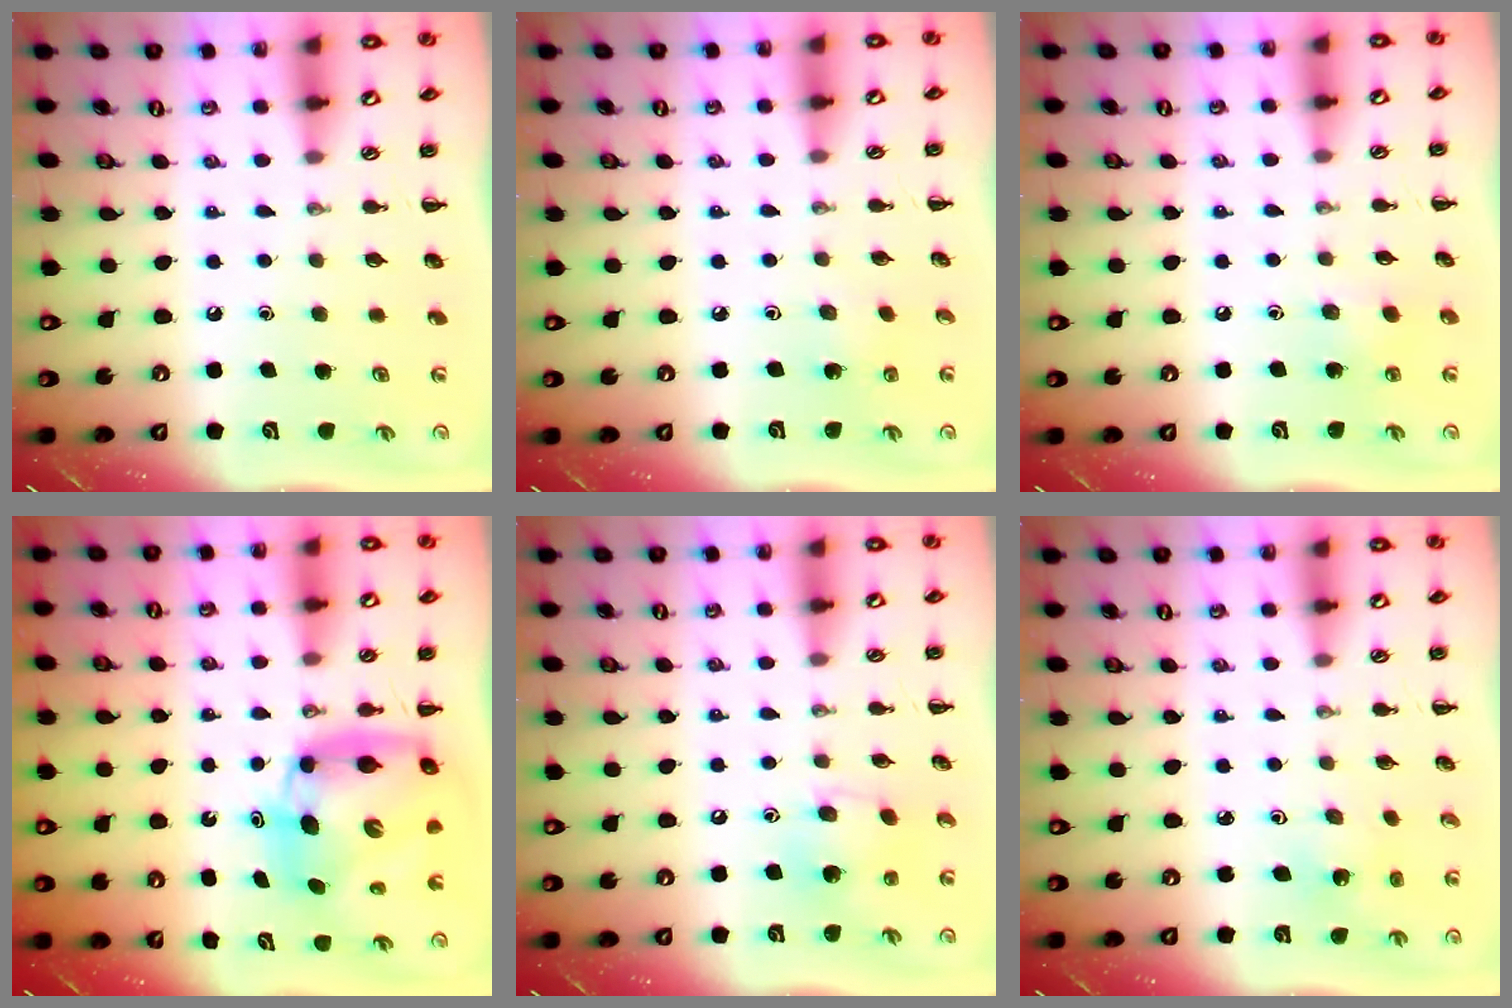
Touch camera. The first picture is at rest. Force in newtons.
{"total": 1.4, "press": 1.3, "slide": 0.5}
{"total": 6.7, "press": 6.6, "slide": 1.4}
{"total": 9.7, "press": 9.4, "slide": 2.6}
{"total": 7.2, "press": 6.9, "slide": 2.0}
{"total": 2.1, "press": 1.9, "slide": 0.7}